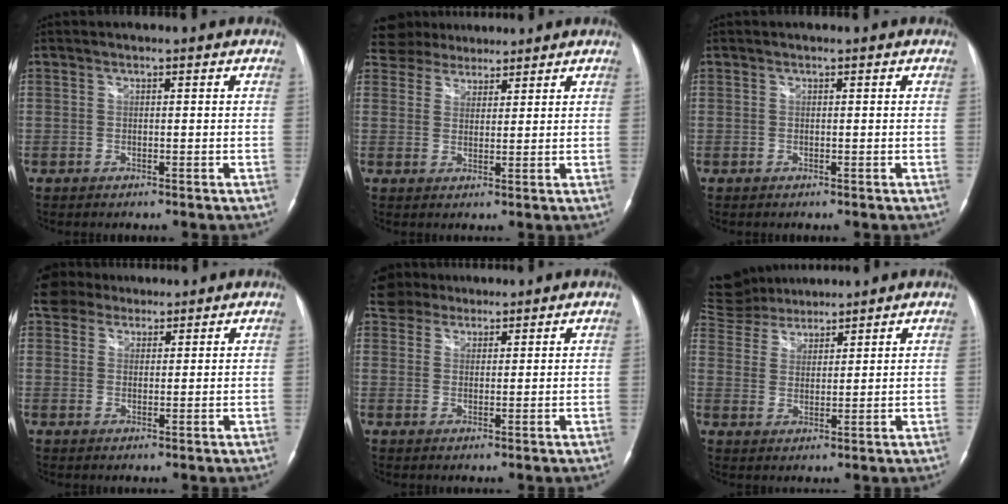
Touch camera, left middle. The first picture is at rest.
{"total": 6.5, "force": [6.1, 2.3, 0.7], "torque": [-0.014, 0.026, 0.103]}
{"total": 0.0}
{"total": 5.3, "force": [4.4, 3.0, 0.9], "torque": [-0.022, 0.023, 0.080]}
{"total": 4.8, "force": [4.1, 2.5, 0.5], "torque": [-0.015, 0.021, 0.075]}
{"total": 11.2, "force": [10.4, 3.6, 2.0], "torque": [-0.058, 0.033, 0.198]}